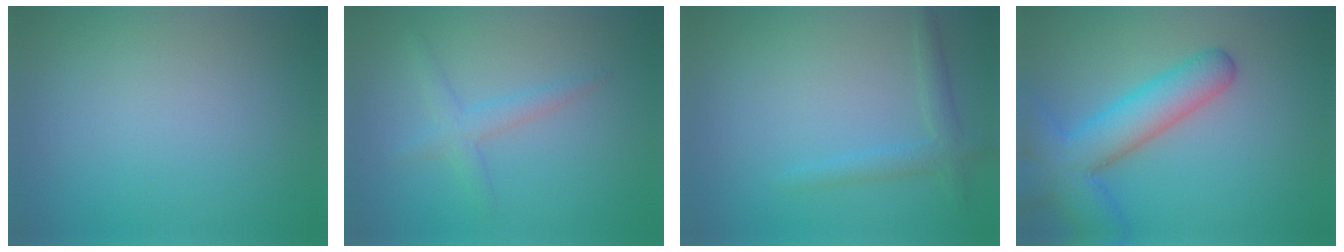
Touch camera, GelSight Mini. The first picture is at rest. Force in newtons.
{"total": 2.0, "press": 1.9, "slide": 0.2}
{"total": 1.9, "press": 1.9, "slide": 0.1}
{"total": 6.8, "press": 6.8, "slide": 0.4}